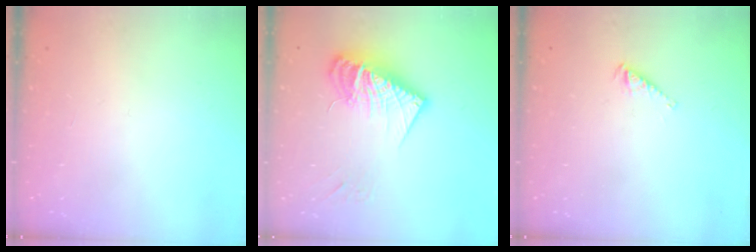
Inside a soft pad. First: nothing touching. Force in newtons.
{"total": 15.6, "press": 15.5, "slide": 1.6}
{"total": 2.9, "press": 2.9, "slide": 0.3}